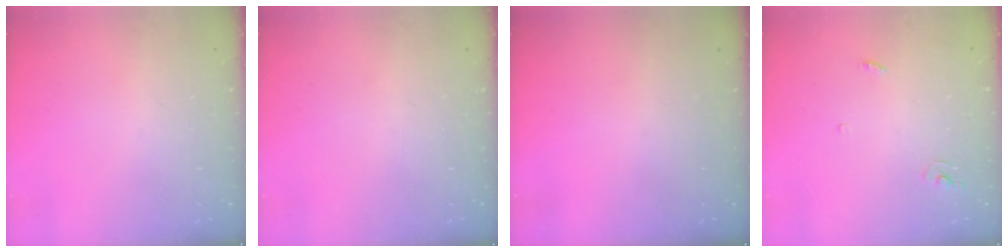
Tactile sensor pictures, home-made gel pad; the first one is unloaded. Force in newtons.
{"total": 0.0}
{"total": 0.0}
{"total": 2.9, "press": 2.9, "slide": 0.2}